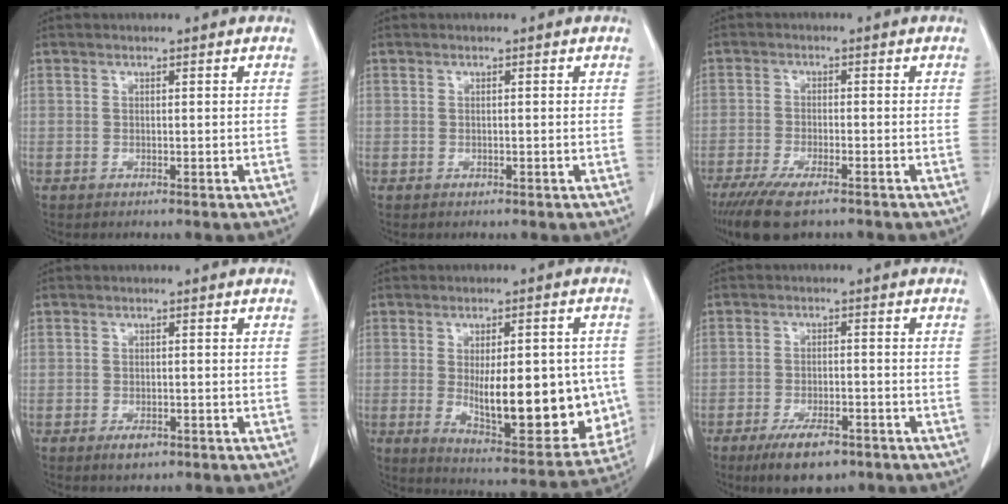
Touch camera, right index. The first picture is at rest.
{"total": 0.0}
{"total": 8.6, "force": [-6.3, 2.1, 5.4], "torque": [-0.092, -0.018, -0.101]}
{"total": 2.3, "force": [-1.4, 1.2, 1.4], "torque": [-0.021, 0.000, -0.015]}
{"total": 19.5, "force": [-2.0, 6.8, 18.1], "torque": [-0.220, -0.004, 0.001]}
{"total": 7.3, "force": [-4.9, 2.6, 4.7], "torque": [-0.082, -0.008, -0.078]}